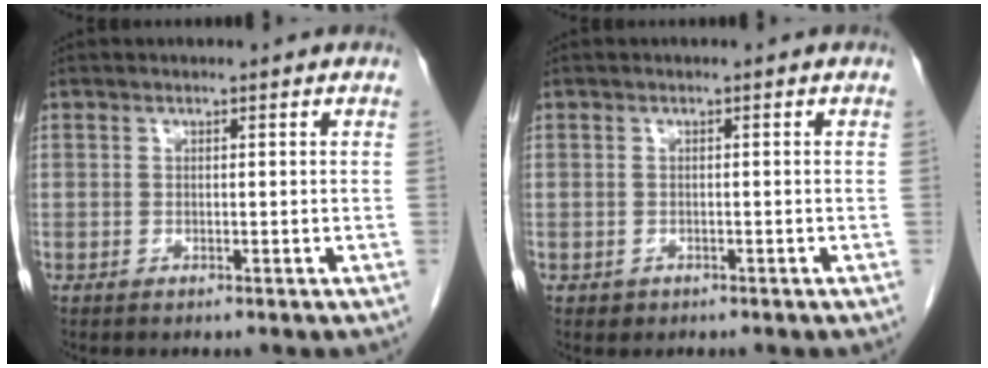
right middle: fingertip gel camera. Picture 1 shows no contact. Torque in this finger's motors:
{"motor_torque": [0.56, -0.04, -0.08, -0.01]}